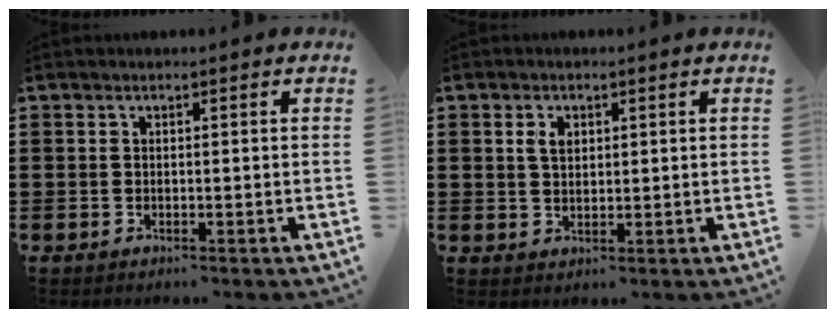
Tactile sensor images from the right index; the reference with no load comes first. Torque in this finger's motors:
{"motor_torque": [0.47, -0.36, 0.26, 0.06]}